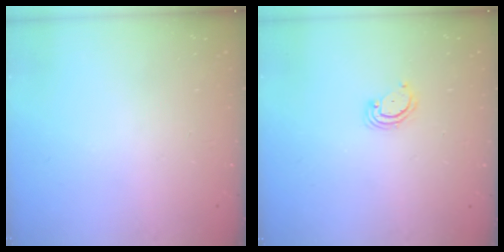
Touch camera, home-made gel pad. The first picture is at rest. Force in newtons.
{"total": 2.9, "press": 2.9, "slide": 0.3}